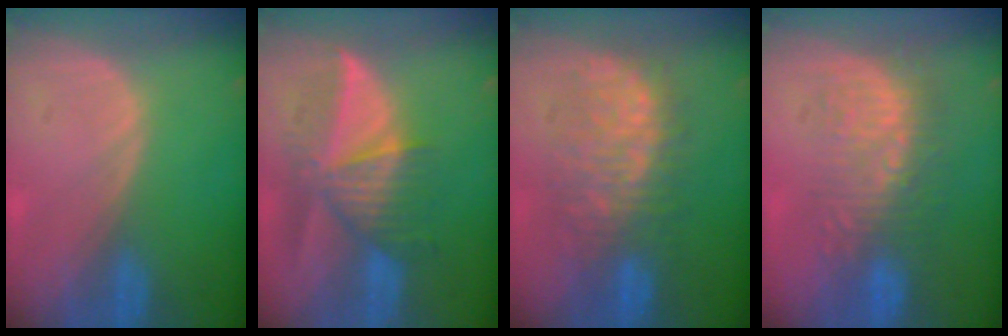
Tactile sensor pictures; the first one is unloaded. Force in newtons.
{"total": 8.4, "press": 7.9, "slide": 2.9}
{"total": 9.1, "press": 9.1, "slide": 0.6}
{"total": 9.0, "press": 8.6, "slide": 2.5}